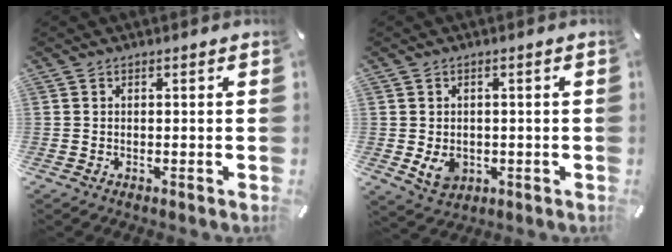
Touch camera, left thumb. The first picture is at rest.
{"total": 5.1, "force": [-0.7, 4.1, 2.9], "torque": [-0.052, -0.006, -0.015]}